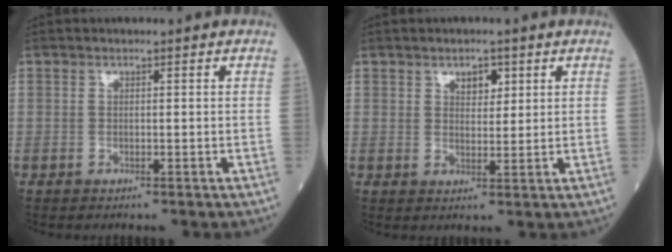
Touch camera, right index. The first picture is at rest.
{"total": 2.9, "force": [1.6, 1.6, 1.8], "torque": [-0.026, -0.002, 0.026]}